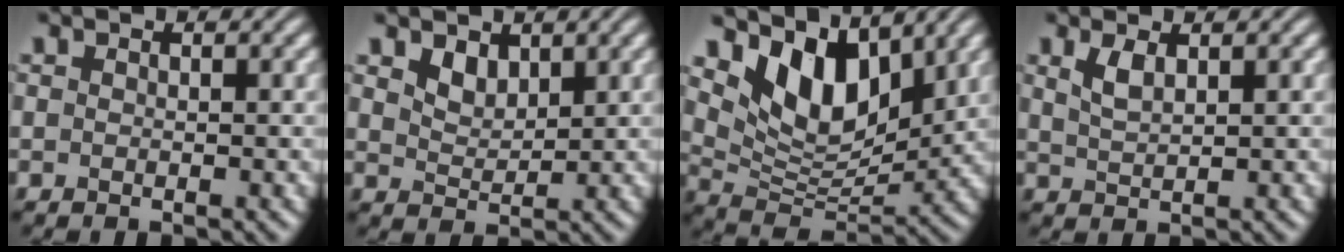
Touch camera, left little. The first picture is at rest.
{"total": 2.0, "force": [1.4, 1.2, 0.9], "torque": [-0.022, -0.004, 0.029]}
{"total": 8.1, "force": [4.7, 4.3, 5.1], "torque": [-0.093, -0.011, 0.084]}
{"total": 1.8, "force": [1.1, 0.6, 1.4], "torque": [-0.032, 0.000, 0.025]}